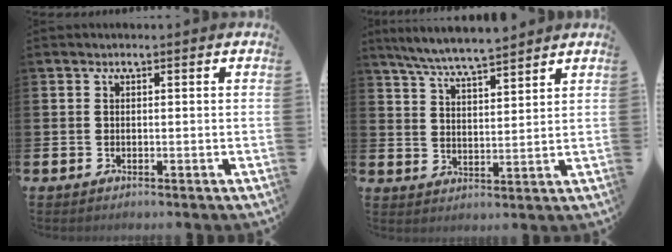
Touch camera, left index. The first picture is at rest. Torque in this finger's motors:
{"motor_torque": [0.00, -0.50, 0.79, 0.18]}